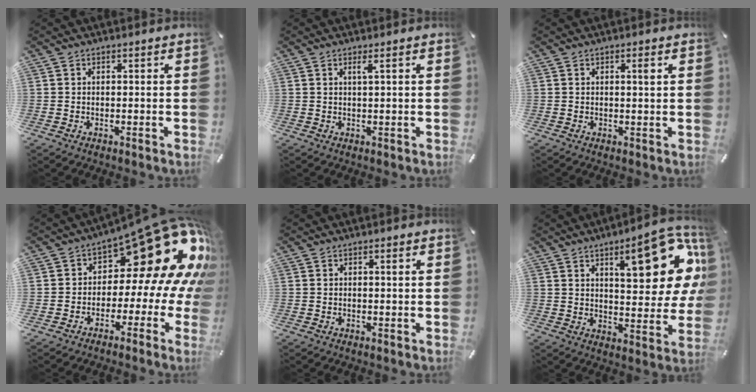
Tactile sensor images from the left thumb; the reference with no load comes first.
{"total": 2.0, "force": [0.9, -0.1, 1.8], "torque": [-0.037, -0.004, 0.015]}
{"total": 1.6, "force": [0.7, 0.0, 1.4], "torque": [-0.021, -0.004, 0.010]}
{"total": 22.2, "force": [9.9, 10.4, 16.9], "torque": [-0.229, -0.084, 0.170]}
{"total": 0.9, "force": [0.3, 0.1, 0.8], "torque": [-0.009, -0.004, 0.005]}
{"total": 20.0, "force": [8.9, 7.3, 16.3], "torque": [-0.203, -0.056, 0.136]}